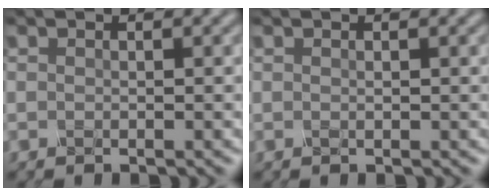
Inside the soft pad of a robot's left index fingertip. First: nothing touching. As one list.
[{"total": 0.0}]